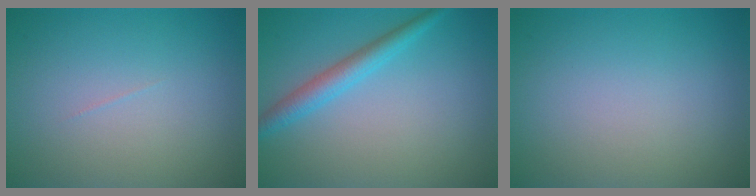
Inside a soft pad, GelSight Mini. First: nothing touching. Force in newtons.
{"total": 2.7, "press": 2.7, "slide": 0.1}
{"total": 0.0}